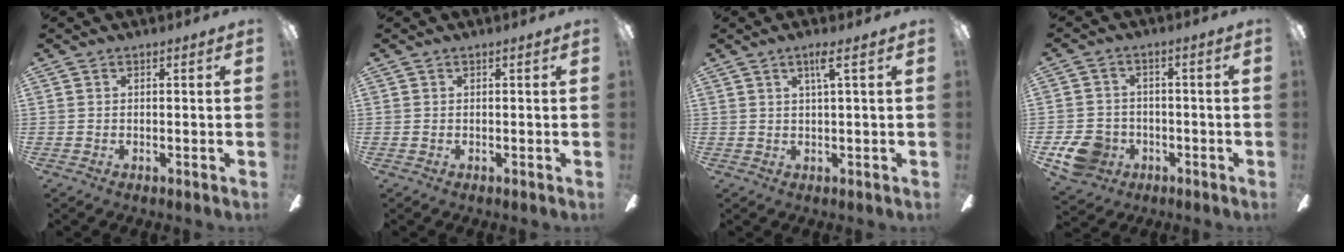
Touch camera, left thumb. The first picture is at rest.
{"total": 0.0}
{"total": 3.9, "force": [2.0, 0.0, 3.3], "torque": [-0.064, -0.002, 0.028]}
{"total": 8.2, "force": [-3.6, 6.8, 3.0], "torque": [-0.071, 0.027, -0.066]}